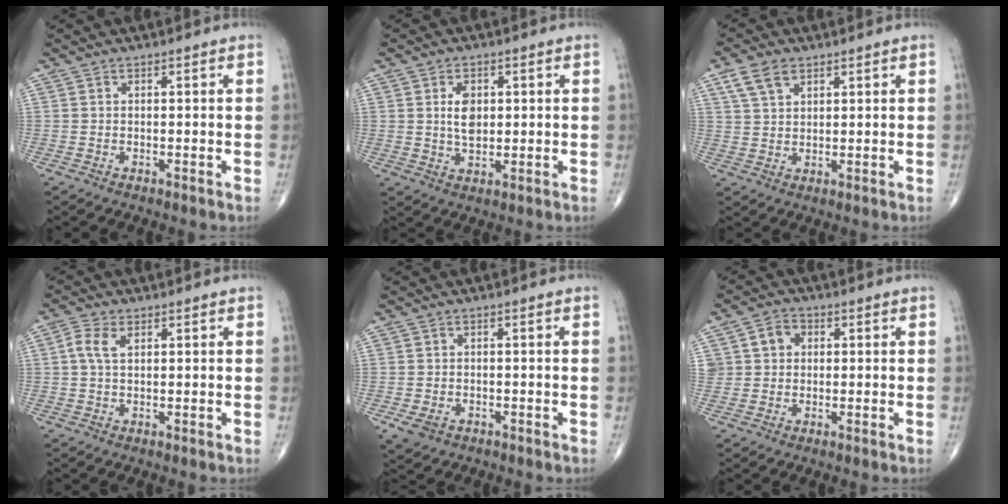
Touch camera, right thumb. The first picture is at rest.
{"total": 5.0, "force": [1.0, 3.1, 3.7], "torque": [-0.056, -0.009, 0.020]}
{"total": 5.4, "force": [2.9, 3.3, 3.1], "torque": [-0.053, -0.005, 0.060]}
{"total": 3.6, "force": [1.1, 2.0, 2.7], "torque": [-0.067, 0.010, 0.019]}
{"total": 3.4, "force": [-1.3, 2.4, 1.9], "torque": [-0.035, 0.000, -0.015]}
{"total": 4.7, "force": [1.1, 4.1, 2.2], "torque": [-0.015, 0.007, 0.015]}